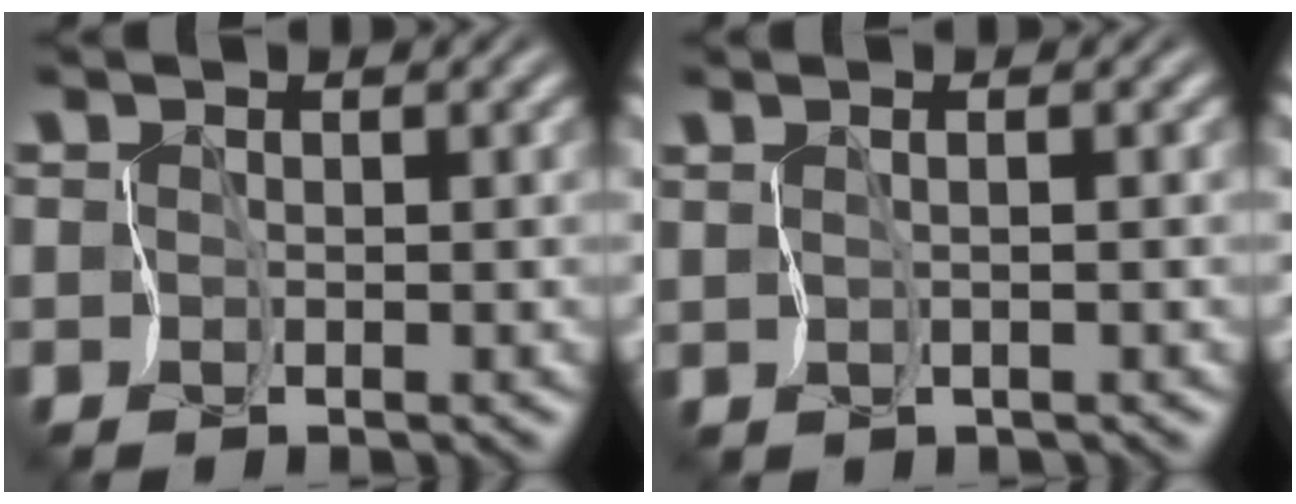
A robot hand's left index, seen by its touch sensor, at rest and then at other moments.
{"total": 1.5, "force": [0.0, -1.4, -0.7], "torque": [0.006, -0.017, 0.020]}